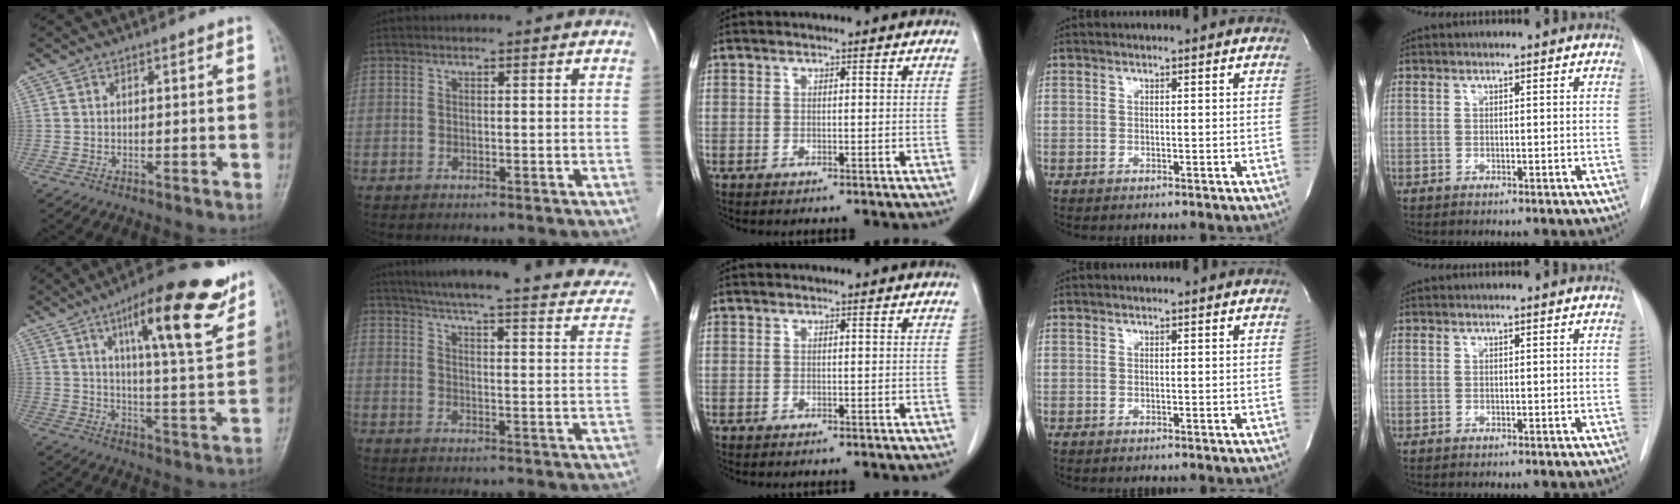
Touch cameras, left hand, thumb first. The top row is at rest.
{"thumb": {"total": 18.8, "force": [10.7, 4.5, 14.8], "torque": [-0.191, -0.048, 0.162]}, "index": {"total": 25.4, "force": [21.1, 3.9, 13.7], "torque": [-0.187, -0.012, 0.244]}}